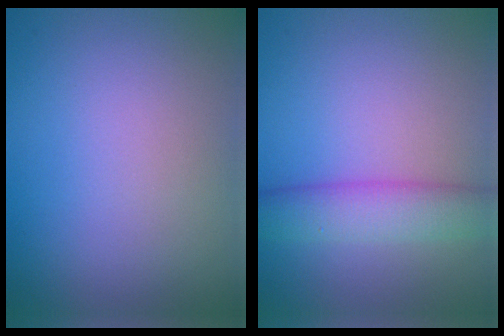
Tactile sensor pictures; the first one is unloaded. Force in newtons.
{"total": 4.4, "press": 4.4, "slide": 0.3}